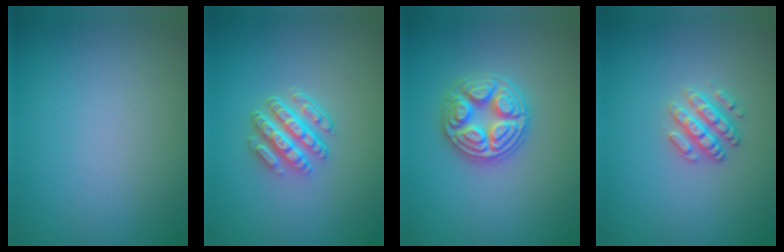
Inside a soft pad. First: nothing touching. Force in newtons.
{"total": 4.5, "press": 3.4, "slide": 2.9}
{"total": 4.9, "press": 4.8, "slide": 0.6}
{"total": 2.5, "press": 2.5, "slide": 0.4}